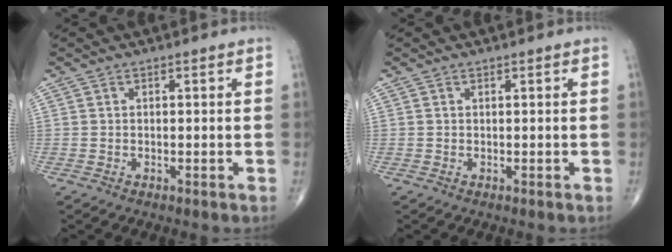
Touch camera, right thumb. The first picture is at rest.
{"total": 0.0}